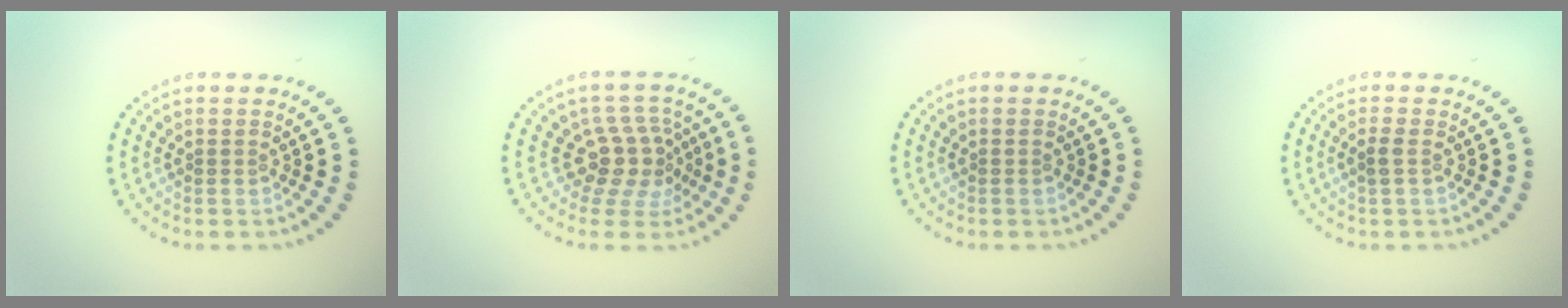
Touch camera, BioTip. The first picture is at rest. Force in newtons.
{"total": 3.6, "press": 2.8, "slide": 2.4}
{"total": 0.0}
{"total": 0.8, "press": 0.8, "slide": 0.3}